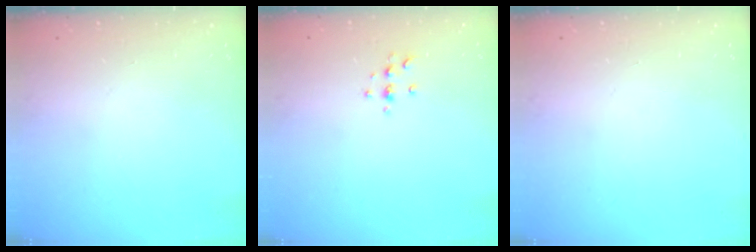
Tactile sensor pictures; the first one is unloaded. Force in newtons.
{"total": 3.4, "press": 3.4, "slide": 0.4}
{"total": 0.0}